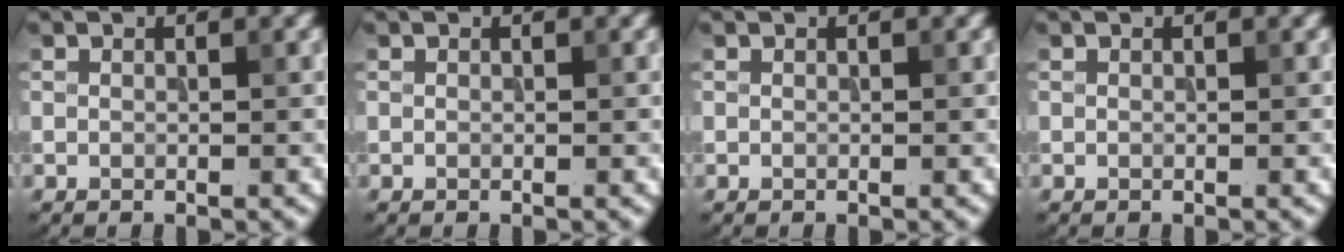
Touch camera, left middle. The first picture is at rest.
{"total": 0.0}
{"total": 0.0}
{"total": 0.0}